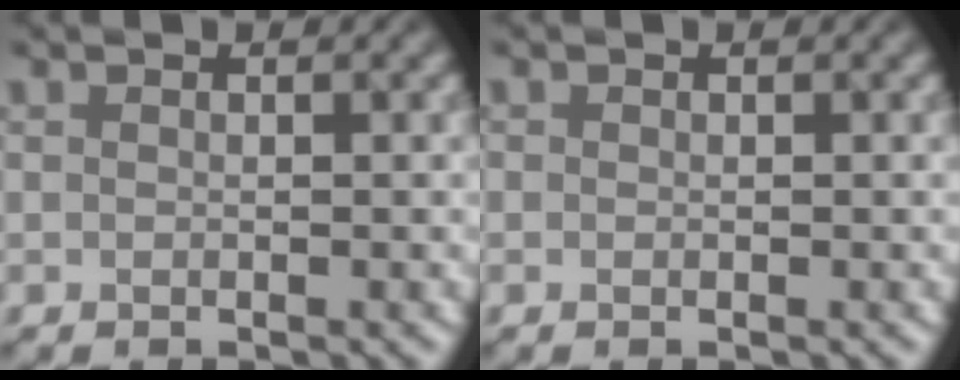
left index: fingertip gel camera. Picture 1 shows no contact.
{"total": 0.7, "force": [-0.3, -0.3, -0.6], "torque": [0.001, -0.004, 0.008]}